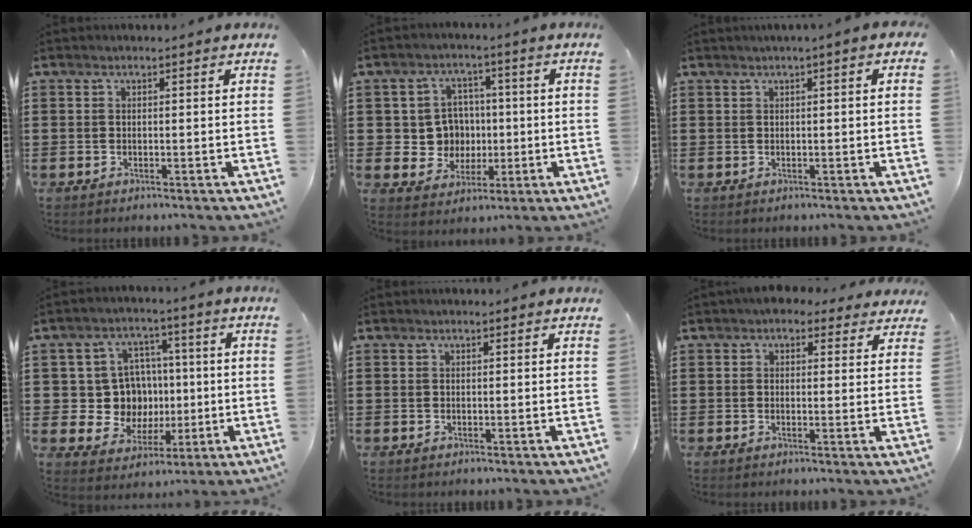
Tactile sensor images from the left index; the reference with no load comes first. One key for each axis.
{"total": 6.9, "fx": 0.4, "fy": 6.5, "fz": 2.3, "tx": -0.063, "ty": 0.015, "tz": 0.012}
{"total": 1.0, "fx": 0.2, "fy": -0.1, "fz": 1.0, "tx": -0.014, "ty": -0.004, "tz": 0.005}
{"total": 9.6, "fx": 0.8, "fy": 8.9, "fz": 3.4, "tx": -0.069, "ty": 0.009, "tz": 0.025}
{"total": 0.0}
{"total": 3.1, "fx": 2.3, "fy": 1.8, "fz": 1.0, "tx": -0.021, "ty": 0.003, "tz": 0.040}